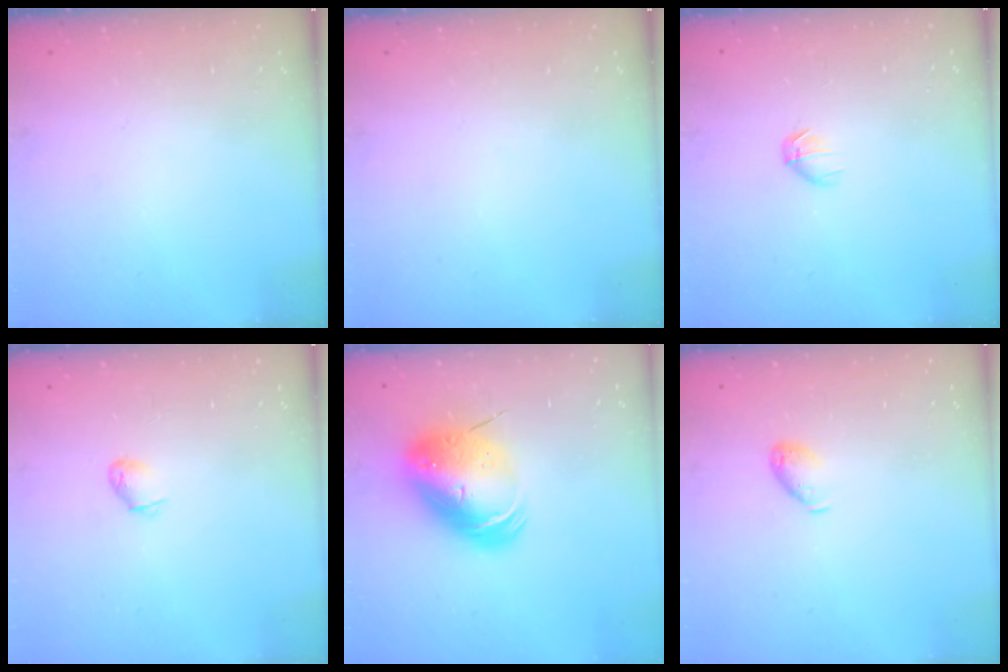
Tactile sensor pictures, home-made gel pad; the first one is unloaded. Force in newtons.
{"total": 0.0}
{"total": 3.7, "press": 3.5, "slide": 1.2}
{"total": 2.3, "press": 2.3, "slide": 0.5}
{"total": 15.9, "press": 15.7, "slide": 2.9}
{"total": 5.2, "press": 5.2, "slide": 0.3}